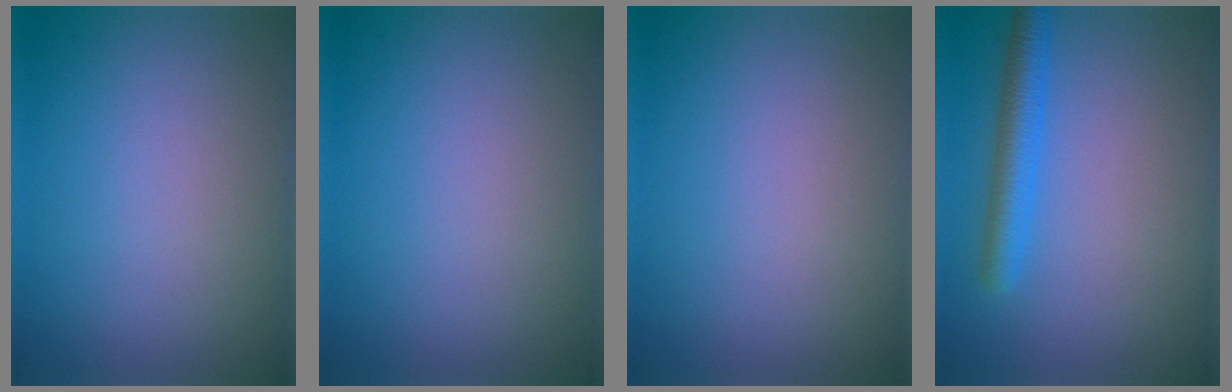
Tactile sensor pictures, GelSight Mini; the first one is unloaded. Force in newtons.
{"total": 0.0}
{"total": 0.0}
{"total": 3.2, "press": 3.2, "slide": 0.2}